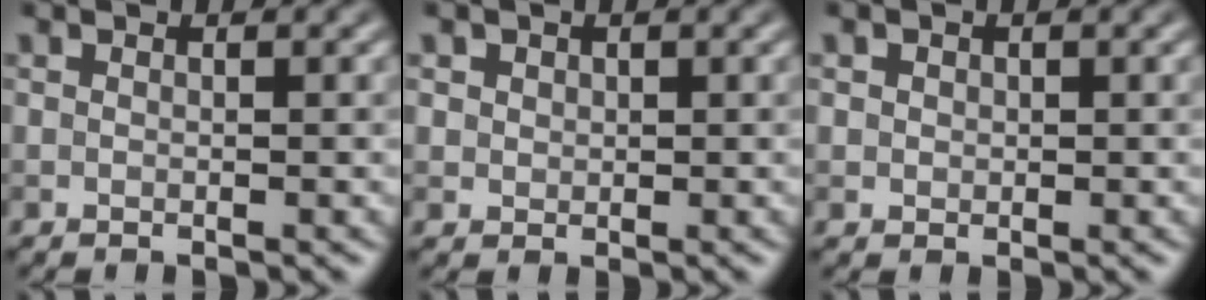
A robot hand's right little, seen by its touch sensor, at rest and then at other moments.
{"total": 2.0, "force": [1.0, 1.6, 0.7], "torque": [-0.018, 0.004, 0.023]}
{"total": 1.3, "force": [0.5, 1.1, 0.4], "torque": [-0.001, 0.002, 0.009]}